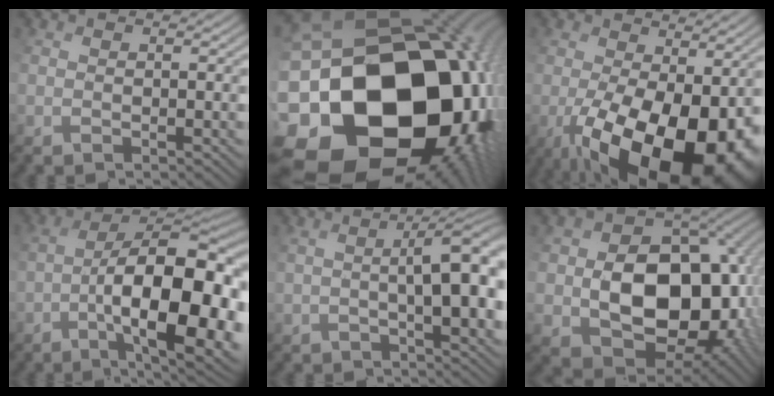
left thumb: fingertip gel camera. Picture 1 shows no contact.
{"total": 23.5, "force": [-4.6, 19.1, 12.8], "torque": [-0.262, -0.051, -0.087]}
{"total": 16.8, "force": [-5.4, 8.8, 13.3], "torque": [-0.238, -0.033, -0.061]}
{"total": 16.0, "force": [-5.8, 6.4, 13.5], "torque": [-0.195, 0.009, -0.079]}
{"total": 6.6, "force": [0.4, 1.8, 6.4], "torque": [-0.091, 0.010, 0.019]}
{"total": 17.2, "force": [-1.1, 13.7, 10.3], "torque": [-0.141, -0.037, 0.010]}